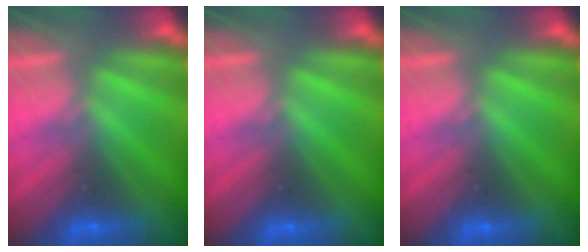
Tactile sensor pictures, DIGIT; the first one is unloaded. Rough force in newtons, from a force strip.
{"total": 0.0}
{"total": 0.0}